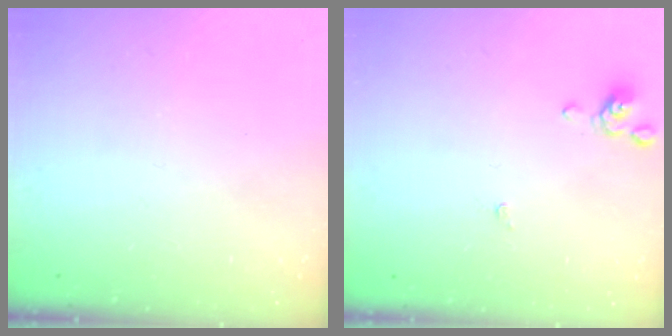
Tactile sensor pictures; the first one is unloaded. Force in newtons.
{"total": 0.0}